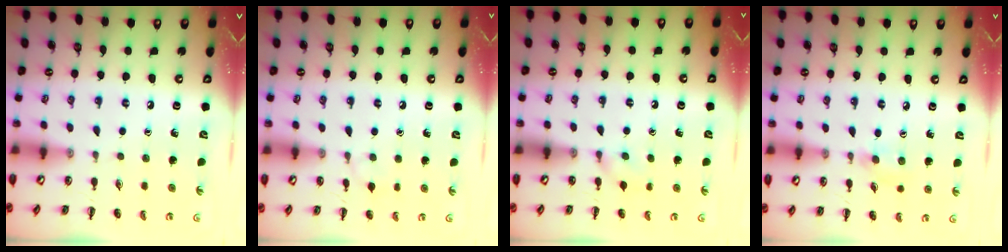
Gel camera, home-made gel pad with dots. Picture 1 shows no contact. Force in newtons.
{"total": 6.1, "press": 5.8, "slide": 1.9}
{"total": 4.4, "press": 4.1, "slide": 1.7}
{"total": 5.7, "press": 5.3, "slide": 2.0}